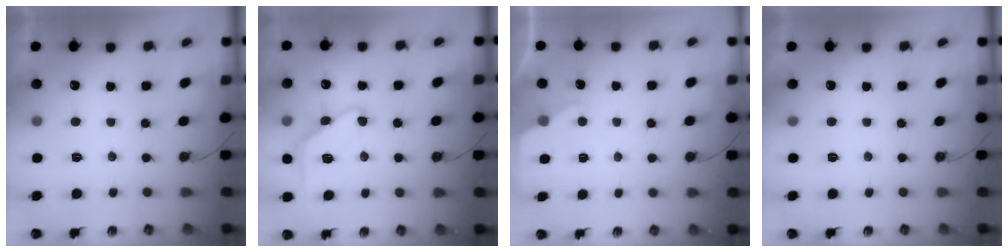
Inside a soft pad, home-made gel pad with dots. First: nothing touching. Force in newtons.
{"total": 11.7, "press": 11.7, "slide": 0.7}
{"total": 2.3, "press": 2.3, "slide": 0.3}
{"total": 0.0}